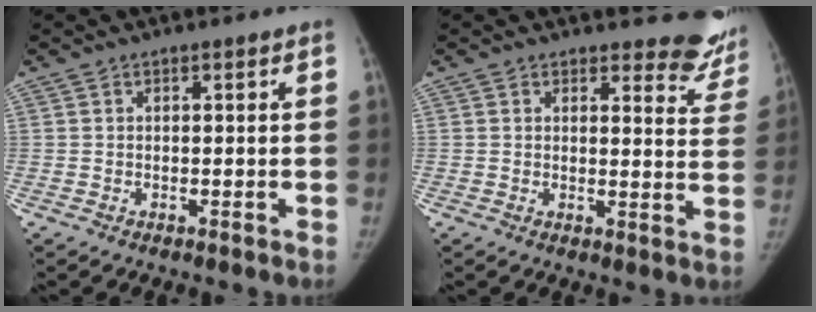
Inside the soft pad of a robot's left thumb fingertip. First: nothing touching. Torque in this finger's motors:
{"motor_torque": [2.98, 1.37, 0.81, -0.72, 0.08]}